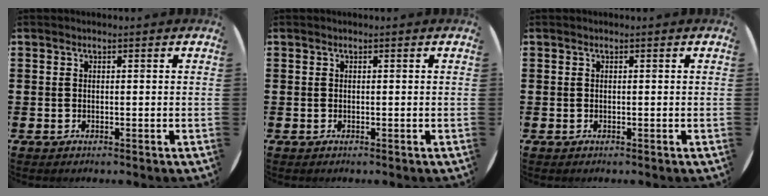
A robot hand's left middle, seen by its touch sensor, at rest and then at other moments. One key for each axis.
{"total": 0.0}
{"total": 0.0}